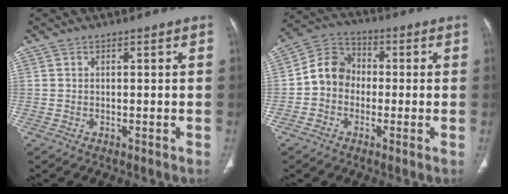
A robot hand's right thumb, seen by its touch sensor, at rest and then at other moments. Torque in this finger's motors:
{"motor_torque": [-0.66, 0.51, 0.63, -0.49, 0.05]}